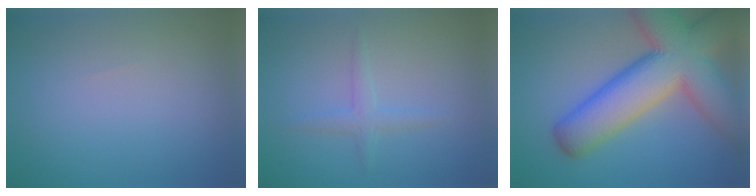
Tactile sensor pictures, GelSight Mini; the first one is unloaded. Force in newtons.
{"total": 1.5, "press": 1.5, "slide": 0.0}
{"total": 13.4, "press": 13.4, "slide": 0.8}